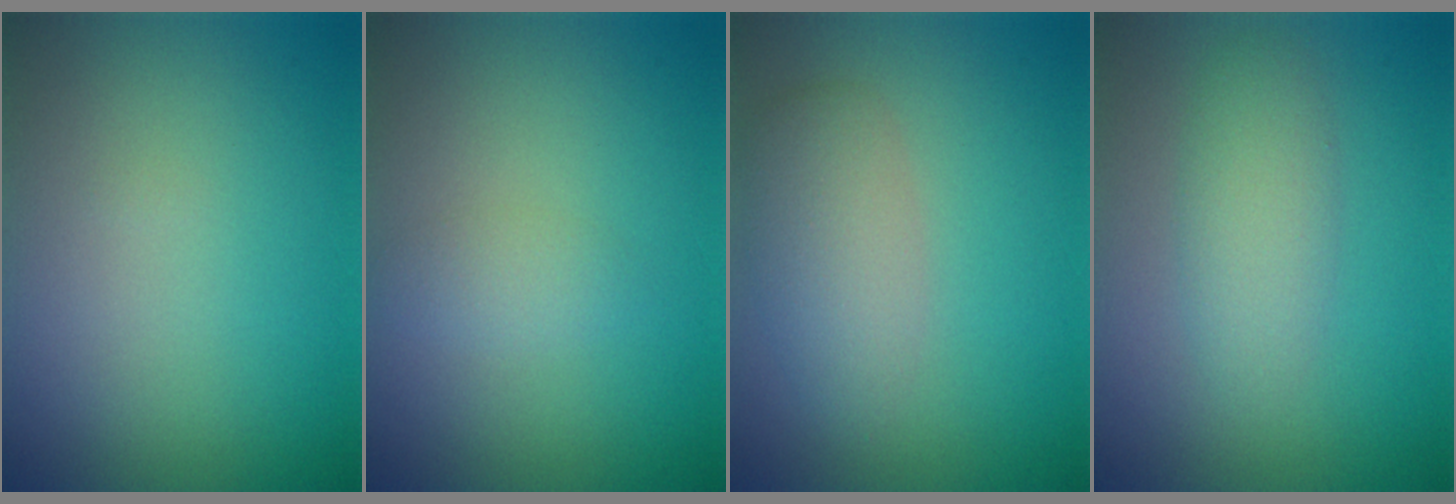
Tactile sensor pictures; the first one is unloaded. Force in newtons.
{"total": 1.2, "press": 1.2, "slide": 0.1}
{"total": 3.1, "press": 3.1, "slide": 0.1}
{"total": 2.7, "press": 2.7, "slide": 0.1}